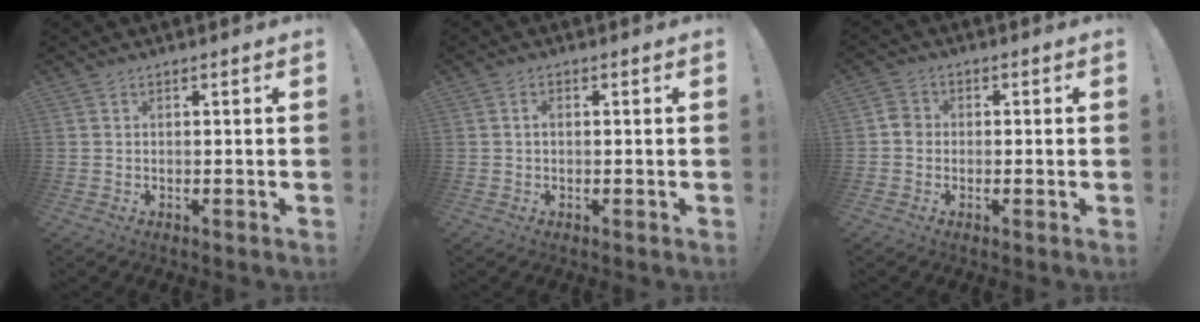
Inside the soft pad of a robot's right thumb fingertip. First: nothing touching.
{"total": 1.4, "force": [0.1, 0.9, 1.0], "torque": [-0.028, 0.007, 0.002]}
{"total": 3.4, "force": [-0.9, 2.7, 1.8], "torque": [-0.027, 0.014, -0.015]}